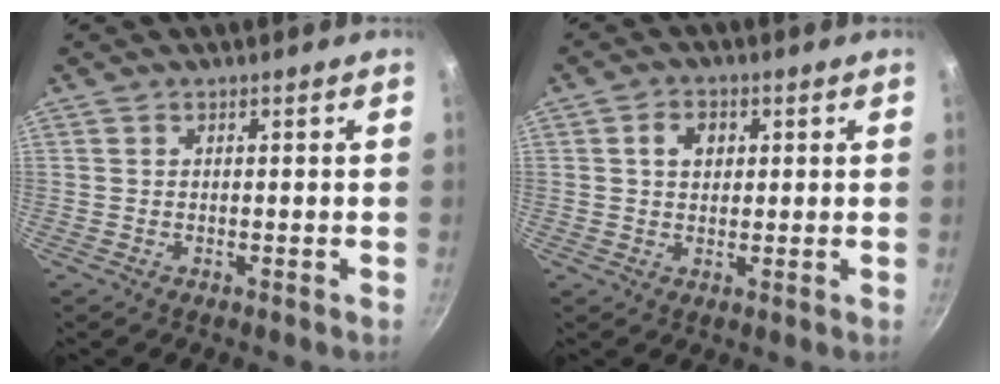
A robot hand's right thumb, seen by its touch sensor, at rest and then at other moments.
{"total": 4.2, "force": [1.1, 3.2, 2.5], "torque": [-0.023, 0.004, 0.017]}